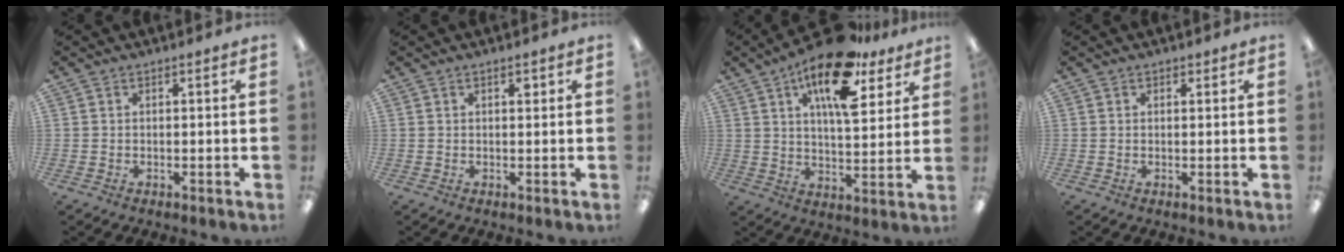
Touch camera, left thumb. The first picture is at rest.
{"total": 1.3, "force": [0.8, 0.6, 0.8], "torque": [-0.010, -0.001, 0.012]}
{"total": 17.5, "force": [10.5, 7.1, 12.1], "torque": [-0.191, -0.047, 0.173]}
{"total": 0.8, "force": [0.6, 0.5, 0.2], "torque": [0.004, -0.002, 0.010]}